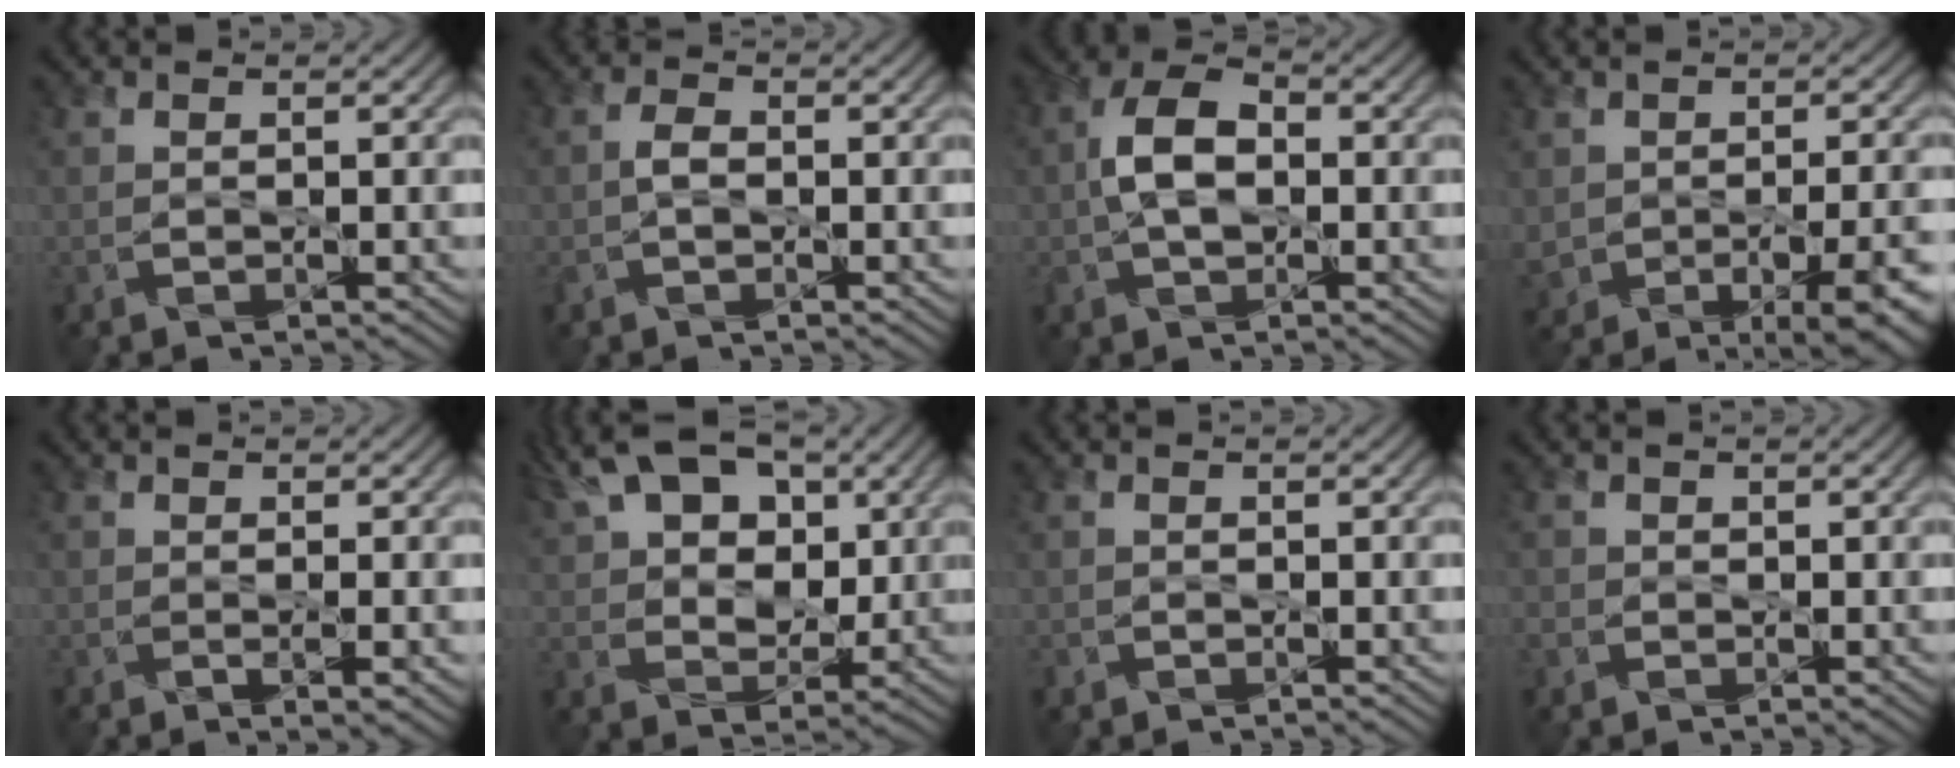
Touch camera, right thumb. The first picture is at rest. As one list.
[{"total": 2.2, "force": [-0.4, 1.4, 1.6], "torque": [-0.039, 0.002, -0.009]}, {"total": 7.1, "force": [-0.2, 4.4, 5.5], "torque": [-0.123, 0.006, -0.011]}, {"total": 10.7, "force": [-4.2, 6.3, 7.5], "torque": [-0.117, -0.033, -0.042]}, {"total": 2.3, "force": [-0.8, 0.8, 2.1], "torque": [-0.038, -0.010, -0.008]}, {"total": 13.1, "force": [5.3, 7.9, 9.0], "torque": [-0.179, 0.017, 0.069]}, {"total": 0.7, "force": [-0.6, 0.5, 0.1], "torque": [-0.002, -0.004, -0.012]}, {"total": 1.5, "force": [-0.5, 1.4, 0.3], "torque": [-0.008, -0.006, -0.013]}]